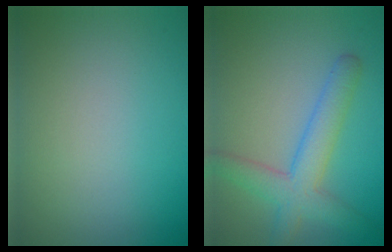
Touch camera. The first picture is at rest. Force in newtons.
{"total": 4.5, "press": 4.5, "slide": 0.2}